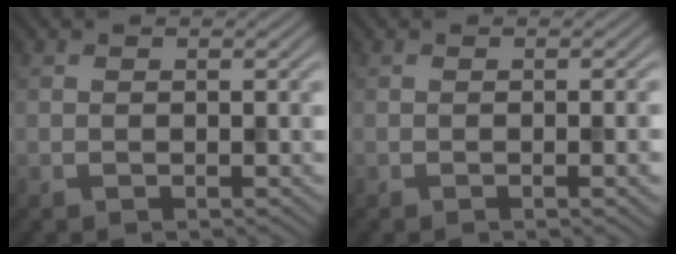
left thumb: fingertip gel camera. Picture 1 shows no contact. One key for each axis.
{"total": 1.7, "fx": -0.3, "fy": -0.3, "fz": 1.7, "tx": -0.021, "ty": 0.004, "tz": -0.005}